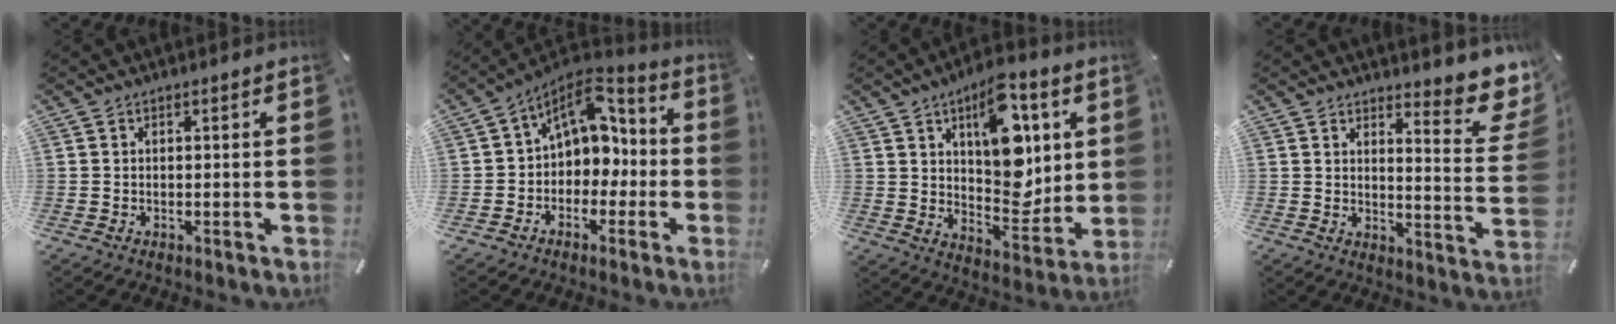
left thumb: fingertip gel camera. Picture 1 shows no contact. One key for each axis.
{"total": 10.0, "fx": 3.6, "fy": 7.9, "fz": 5.0, "tx": -0.088, "ty": -0.016, "tz": 0.070}
{"total": 16.7, "fx": 6.8, "fy": 9.2, "fz": 12.2, "tx": -0.159, "ty": -0.039, "tz": 0.115}
{"total": 9.3, "fx": 7.3, "fy": 3.4, "fz": 4.7, "tx": -0.041, "ty": -0.070, "tz": 0.125}